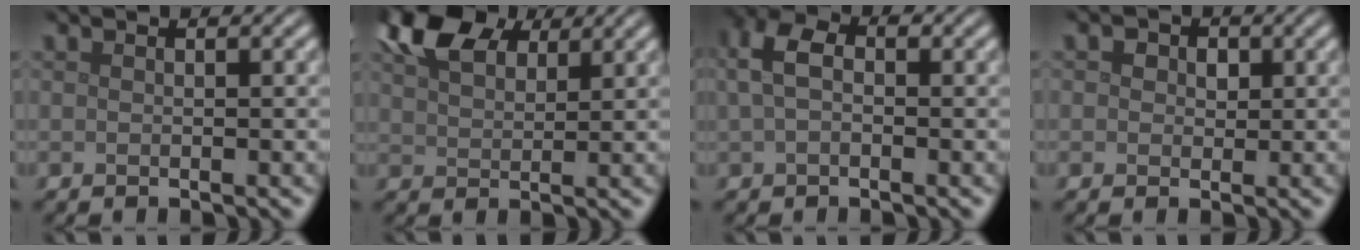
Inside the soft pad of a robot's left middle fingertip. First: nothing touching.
{"total": 7.8, "force": [5.0, 3.9, 4.6], "torque": [-0.101, 0.023, 0.084]}
{"total": 3.3, "force": [0.7, 2.3, 2.4], "torque": [-0.054, 0.009, 0.005]}
{"total": 2.2, "force": [0.8, 1.7, 1.0], "torque": [-0.011, 0.002, -0.004]}